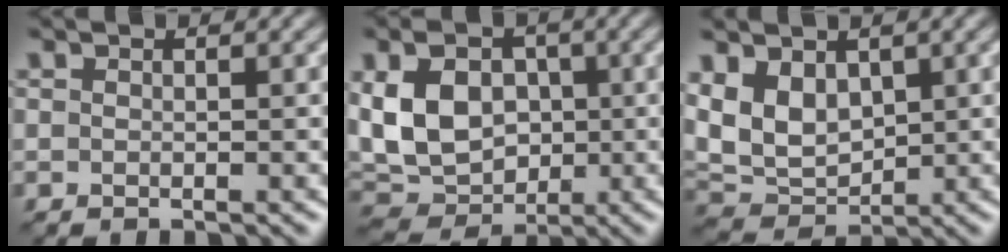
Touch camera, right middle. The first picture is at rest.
{"total": 8.1, "force": [0.4, 6.1, 5.4], "torque": [-0.112, 0.002, 0.003]}
{"total": 5.5, "force": [1.8, 3.8, 3.6], "torque": [-0.078, -0.006, 0.035]}